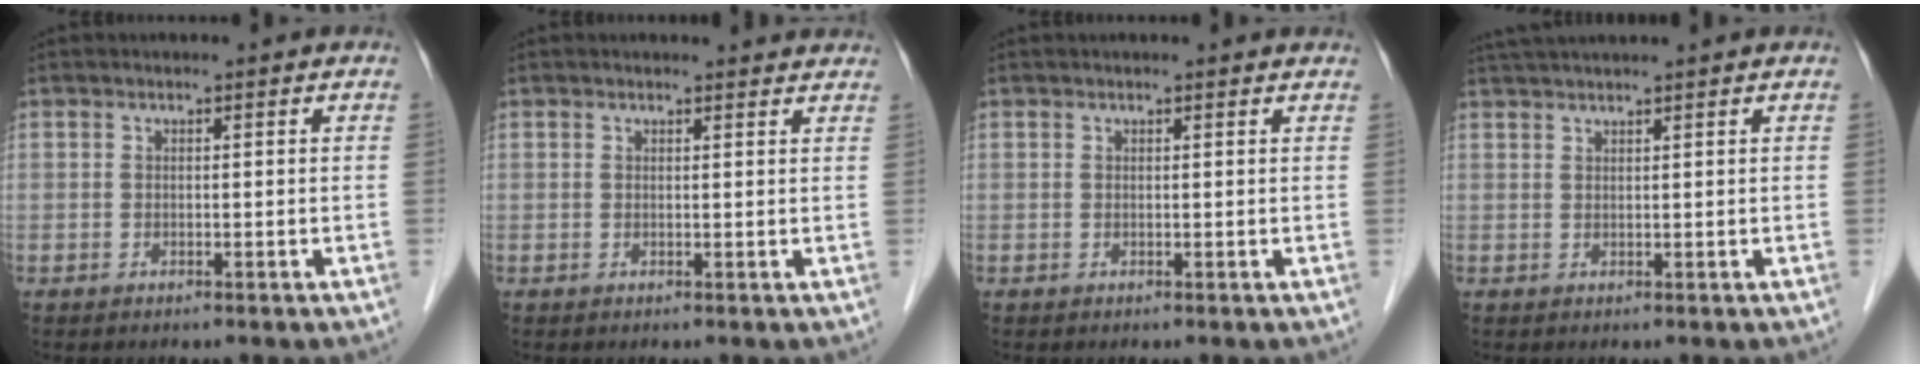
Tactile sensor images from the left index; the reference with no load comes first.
{"total": 3.4, "force": [3.3, 0.6, 0.4], "torque": [-0.008, 0.002, 0.025]}
{"total": 2.8, "force": [2.6, 0.4, 0.8], "torque": [-0.012, 0.020, 0.023]}
{"total": 4.4, "force": [3.9, -0.7, 2.0], "torque": [-0.029, 0.033, 0.072]}